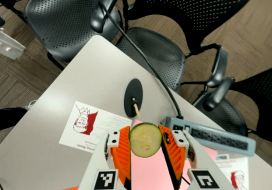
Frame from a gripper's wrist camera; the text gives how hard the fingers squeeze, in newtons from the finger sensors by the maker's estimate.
{"total": 13.2, "left": 13.3, "right": 13.1}